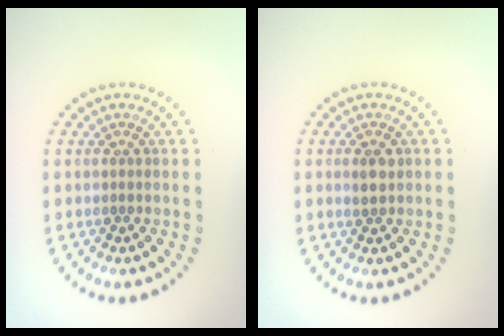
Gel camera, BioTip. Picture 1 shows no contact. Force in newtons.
{"total": 1.6, "press": 1.6, "slide": 0.4}